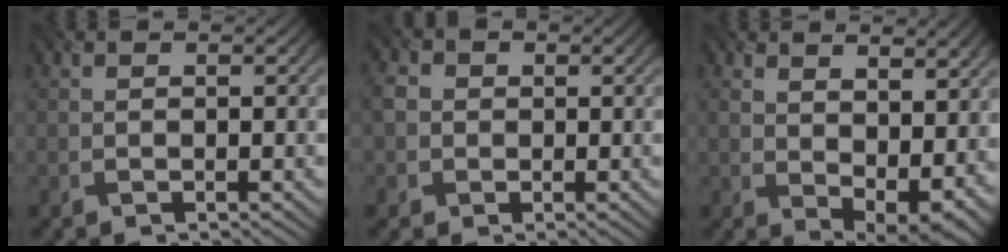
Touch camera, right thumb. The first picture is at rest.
{"total": 3.6, "force": [0.1, 3.4, 1.3], "torque": [-0.045, 0.005, -0.010]}
{"total": 8.6, "force": [2.4, 4.5, 6.9], "torque": [-0.112, -0.024, 0.069]}